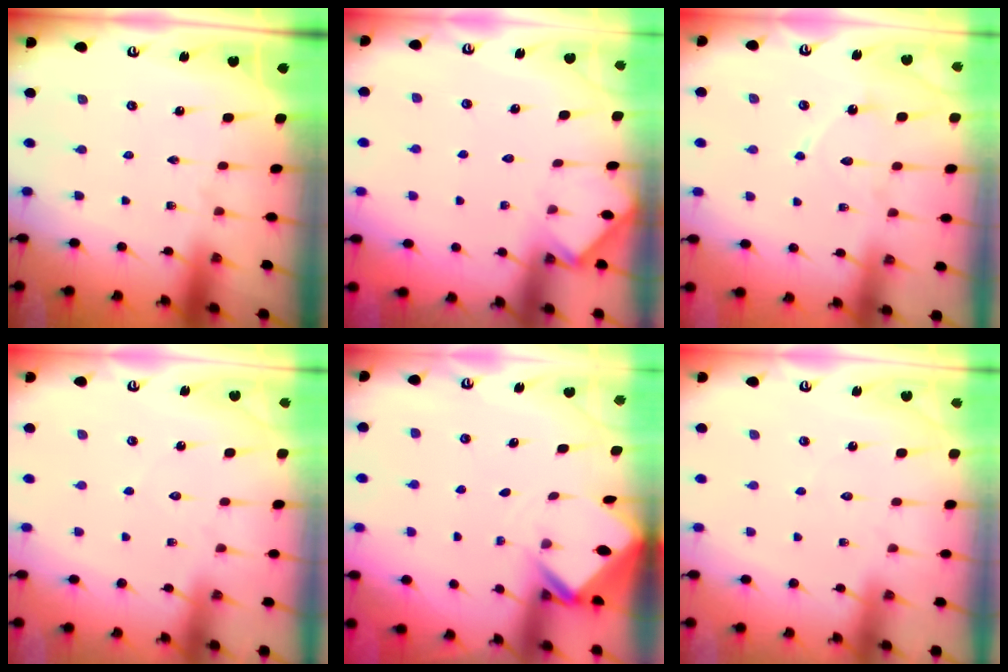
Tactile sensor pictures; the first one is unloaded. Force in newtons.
{"total": 4.7, "press": 4.6, "slide": 0.5}
{"total": 7.0, "press": 6.9, "slide": 0.8}
{"total": 3.3, "press": 3.3, "slide": 0.3}
{"total": 2.6, "press": 2.6, "slide": 0.1}
{"total": 2.9, "press": 2.9, "slide": 0.3}